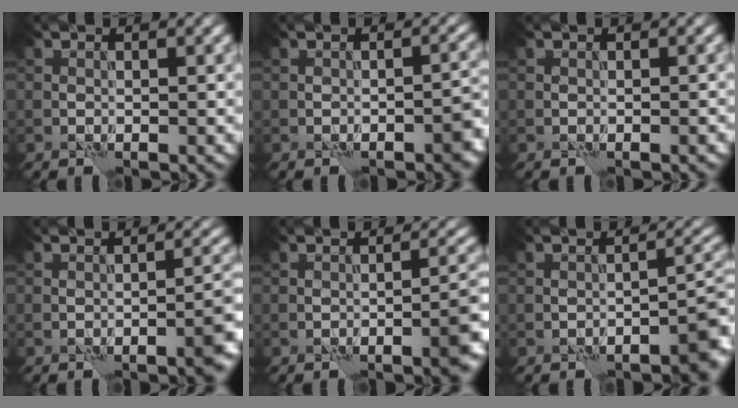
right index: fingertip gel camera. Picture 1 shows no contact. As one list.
[{"total": 2.8, "force": [-1.4, 1.1, 2.2], "torque": [-0.026, 0.007, -0.019]}, {"total": 0.0}, {"total": 4.0, "force": [-2.0, 0.9, 3.3], "torque": [-0.039, 0.009, -0.029]}, {"total": 4.9, "force": [-2.2, 1.3, 4.2], "torque": [-0.048, 0.009, -0.031]}, {"total": 4.0, "force": [-2.4, 0.8, 3.1], "torque": [-0.034, 0.016, -0.034]}]